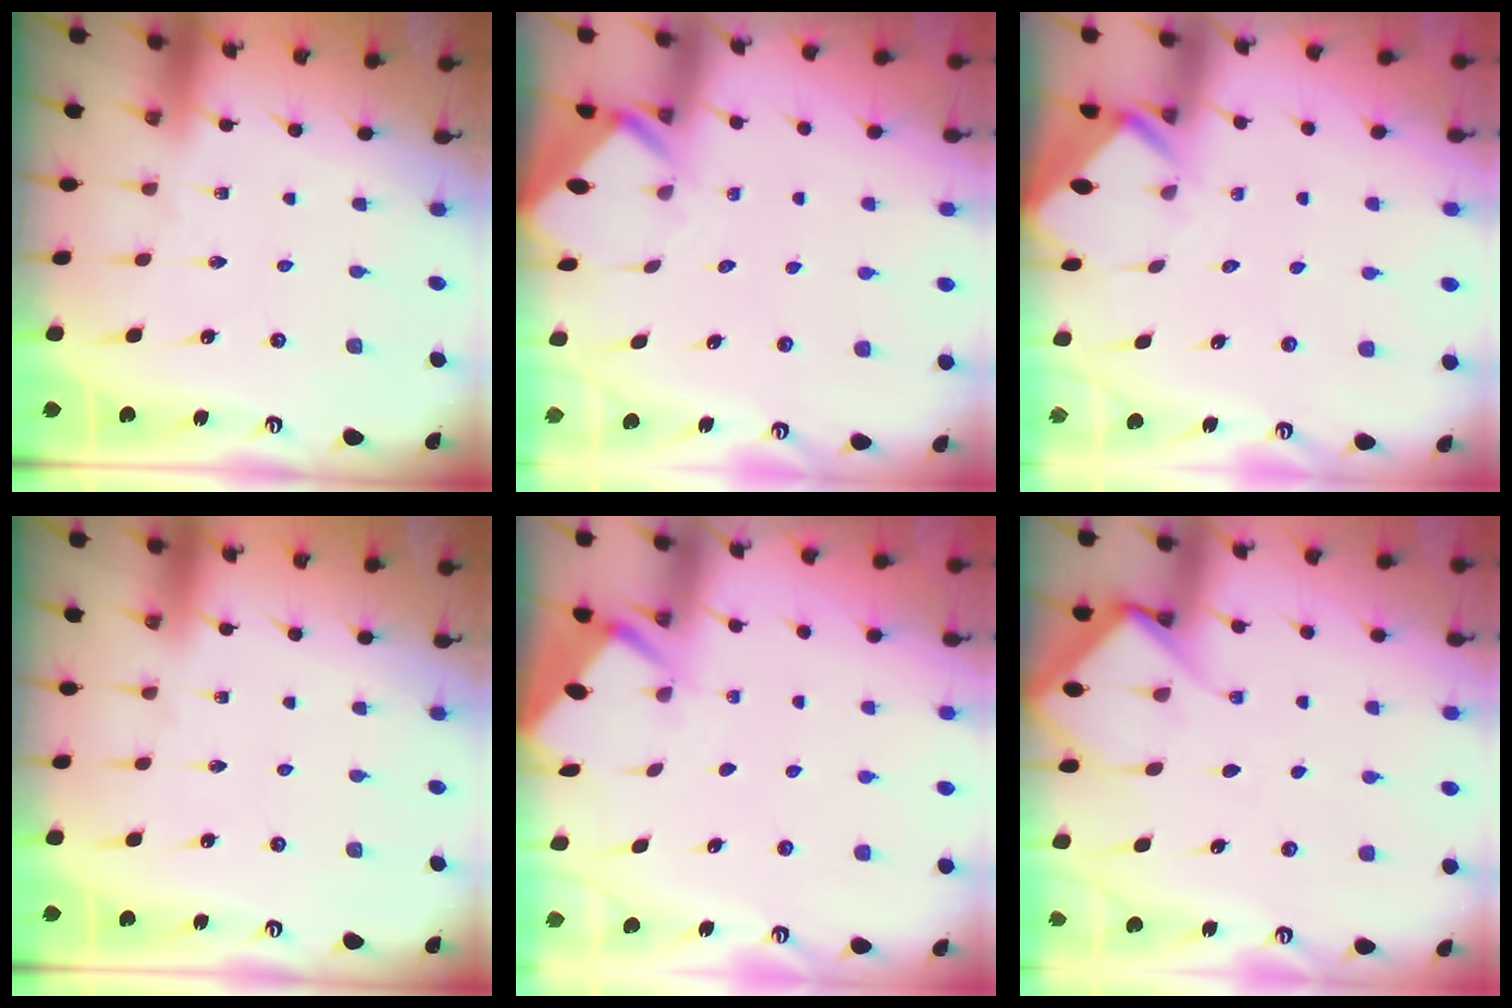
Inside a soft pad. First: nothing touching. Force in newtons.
{"total": 2.5, "press": 2.5, "slide": 0.1}
{"total": 2.6, "press": 2.6, "slide": 0.1}
{"total": 0.0}
{"total": 2.6, "press": 2.6, "slide": 0.4}
{"total": 8.5, "press": 8.5, "slide": 0.9}